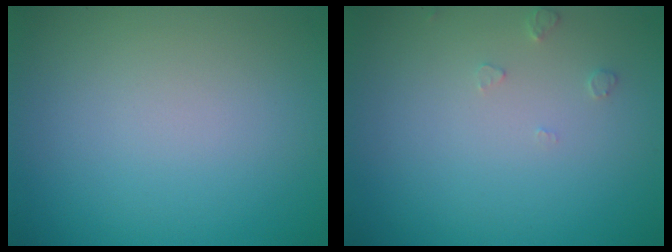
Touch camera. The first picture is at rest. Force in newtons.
{"total": 0.9, "press": 0.9, "slide": 0.2}